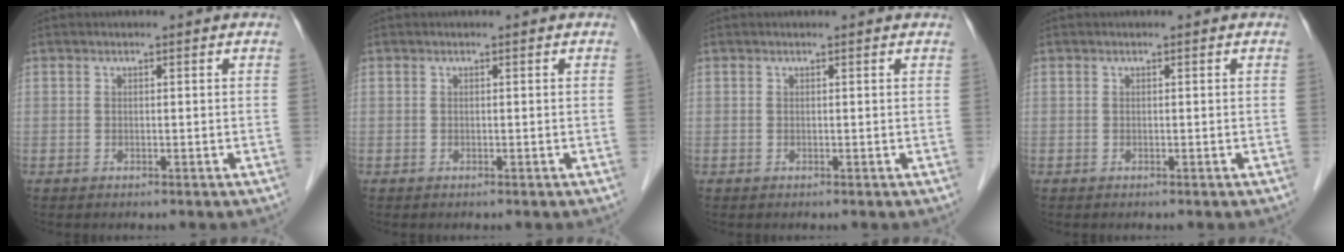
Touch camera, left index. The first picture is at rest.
{"total": 0.0}
{"total": 0.7, "force": [0.6, 0.1, 0.2], "torque": [-0.009, 0.001, 0.004]}
{"total": 0.0}